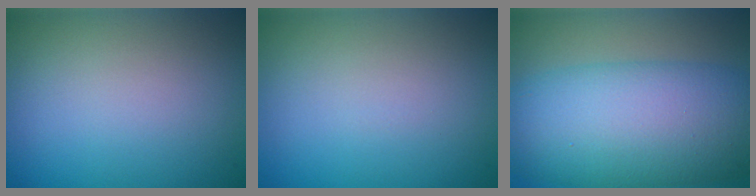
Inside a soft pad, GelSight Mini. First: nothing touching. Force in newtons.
{"total": 0.0}
{"total": 11.8, "press": 11.8, "slide": 0.2}